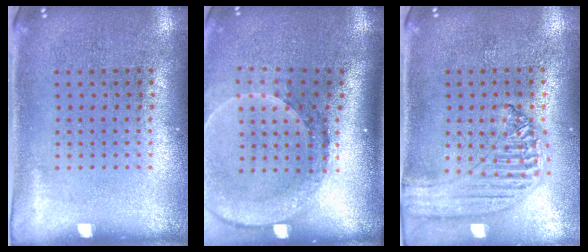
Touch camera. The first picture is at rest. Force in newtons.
{"total": 2.7, "press": 2.0, "slide": 1.8}
{"total": 1.2, "press": 1.2, "slide": 0.2}